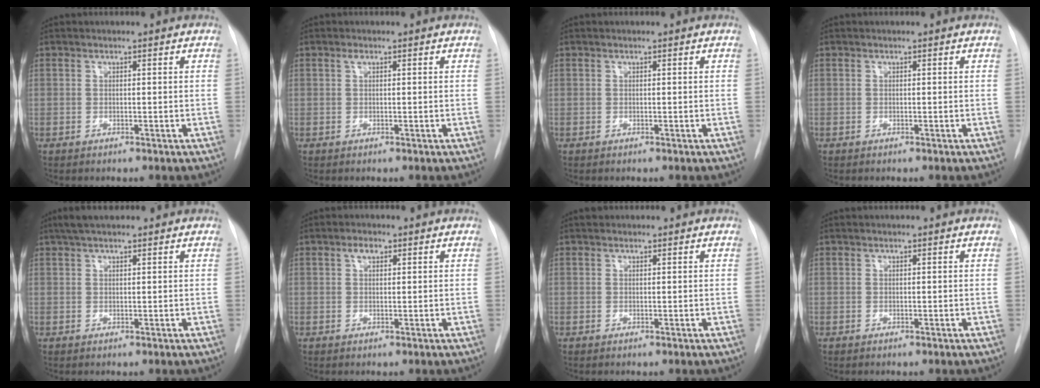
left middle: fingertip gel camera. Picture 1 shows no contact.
{"total": 0.6, "force": [0.3, 0.2, 0.4], "torque": [-0.008, 0.005, 0.004]}
{"total": 0.0}
{"total": 0.0}
{"total": 4.1, "force": [3.2, 1.0, 2.4], "torque": [-0.044, 0.023, 0.055]}
{"total": 1.6, "force": [0.8, 0.9, 1.1], "torque": [-0.021, 0.008, 0.014]}
{"total": 0.8, "force": [0.7, 0.4, 0.1], "torque": [-0.006, 0.011, 0.011]}
{"total": 0.0}